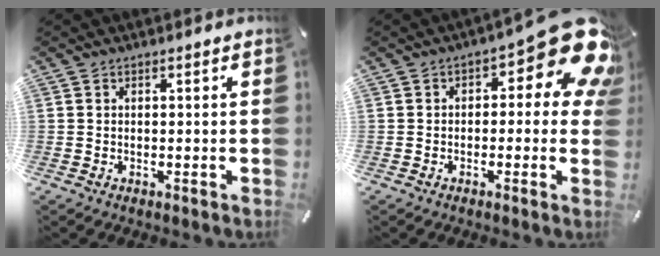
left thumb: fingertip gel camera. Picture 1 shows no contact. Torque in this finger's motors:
{"motor_torque": [0.39, 0.25, 0.73, 0.28, 0.00]}